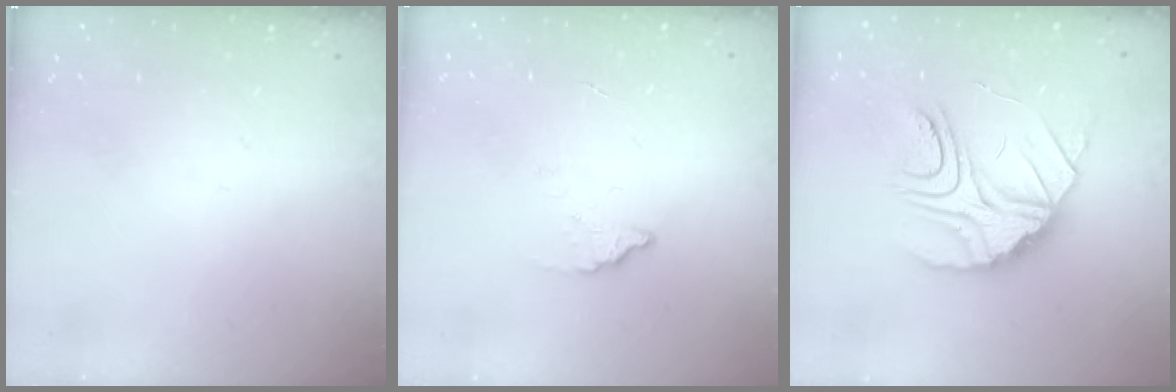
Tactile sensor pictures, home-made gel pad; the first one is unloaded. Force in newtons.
{"total": 2.1, "press": 2.1, "slide": 0.1}
{"total": 12.9, "press": 12.9, "slide": 1.1}